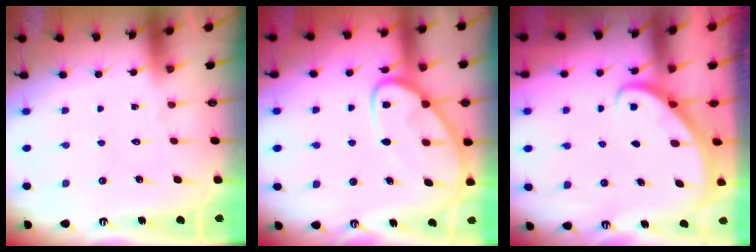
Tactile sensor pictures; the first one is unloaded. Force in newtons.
{"total": 11.6, "press": 11.5, "slide": 1.2}
{"total": 2.6, "press": 2.6, "slide": 0.2}